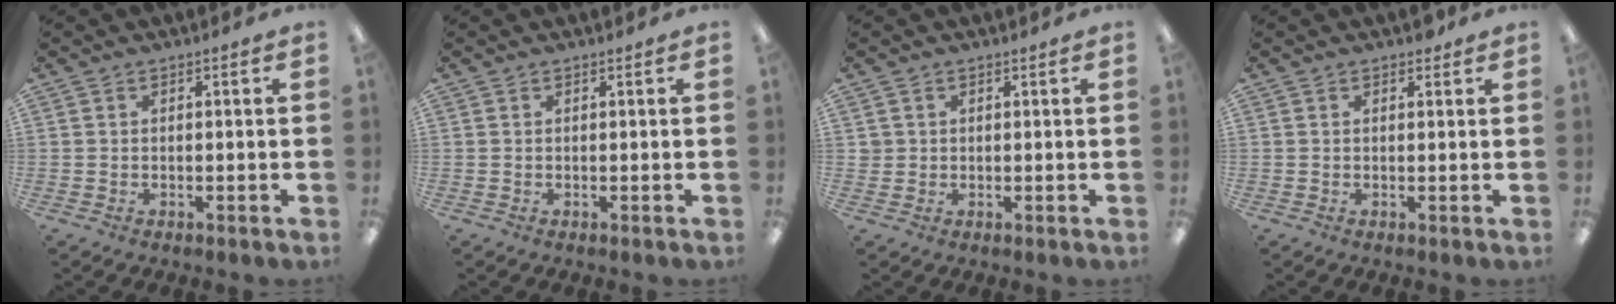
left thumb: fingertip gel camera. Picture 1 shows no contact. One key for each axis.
{"total": 0.0}
{"total": 1.6, "fx": 0.6, "fy": 1.4, "fz": 0.0, "tx": -0.003, "ty": 0.002, "tz": 0.011}
{"total": 1.2, "fx": 1.0, "fy": 0.6, "fz": 0.4, "tx": -0.001, "ty": -0.002, "tz": 0.017}